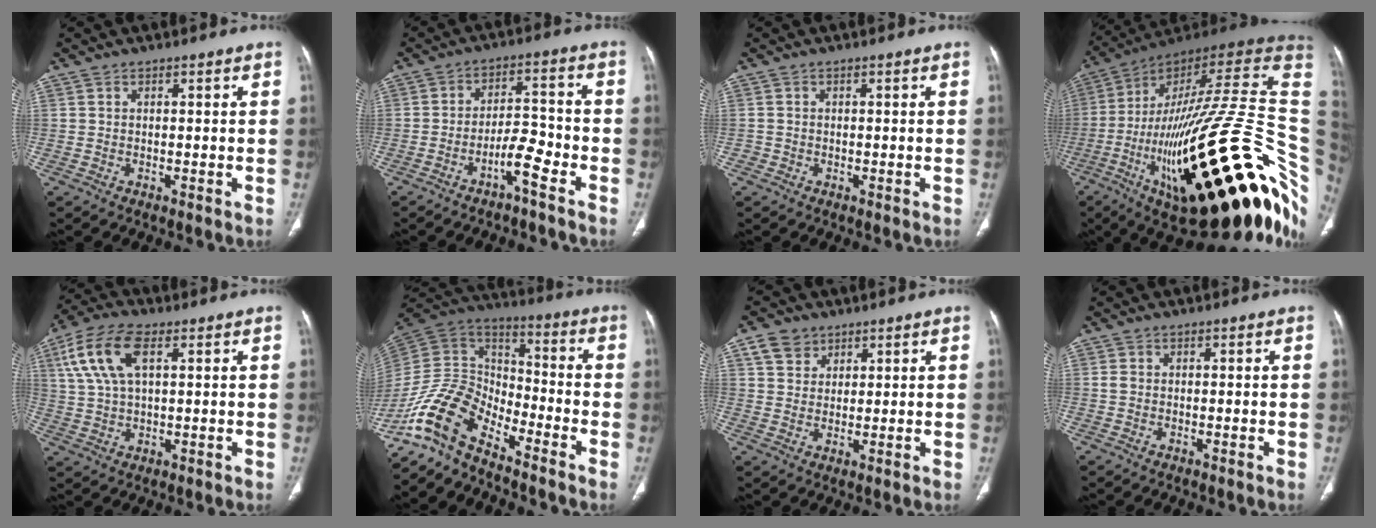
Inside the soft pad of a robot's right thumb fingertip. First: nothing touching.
{"total": 6.2, "force": [-3.9, 1.6, 4.5], "torque": [-0.077, 0.043, -0.066]}
{"total": 0.9, "force": [-0.3, 0.8, 0.0], "torque": [0.005, 0.006, -0.006]}
{"total": 48.3, "force": [-11.0, 14.7, 44.7], "torque": [-0.596, 0.067, -0.174]}
{"total": 11.4, "force": [4.1, 5.5, 9.1], "torque": [-0.201, 0.013, 0.079]}
{"total": 14.0, "force": [-10.8, 5.9, 6.7], "torque": [-0.123, 0.089, -0.221]}
{"total": 5.2, "force": [3.0, 3.9, 1.6], "torque": [-0.013, -0.010, 0.058]}
{"total": 0.9, "force": [0.1, 0.7, 0.5], "torque": [-0.012, 0.002, 0.002]}